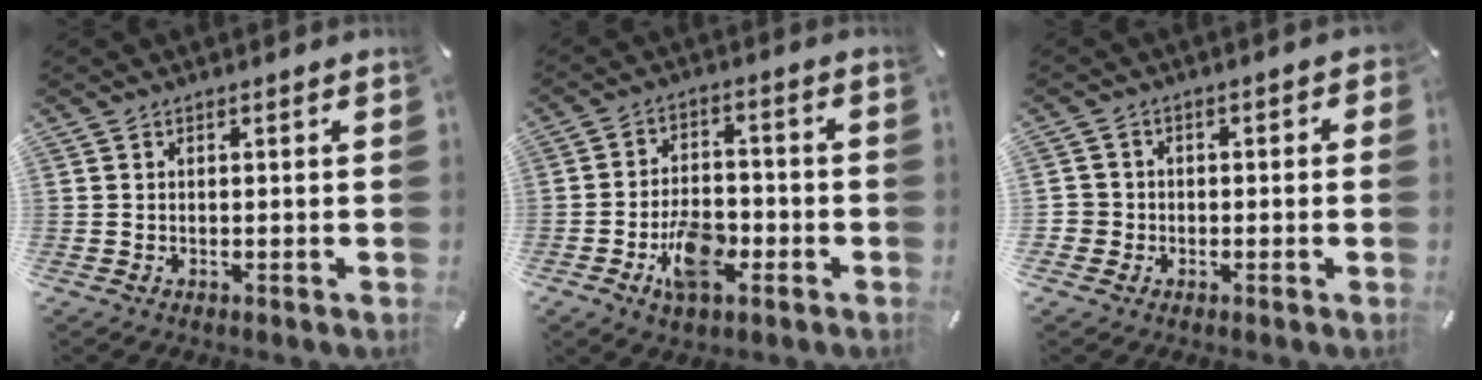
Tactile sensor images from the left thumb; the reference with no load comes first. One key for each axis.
{"total": 10.4, "fx": -4.6, "fy": 6.0, "fz": 7.2, "tx": -0.131, "ty": 0.019, "tz": -0.080}
{"total": 3.9, "fx": -1.4, "fy": 3.6, "fz": 0.5, "tx": -0.013, "ty": 0.015, "tz": -0.028}